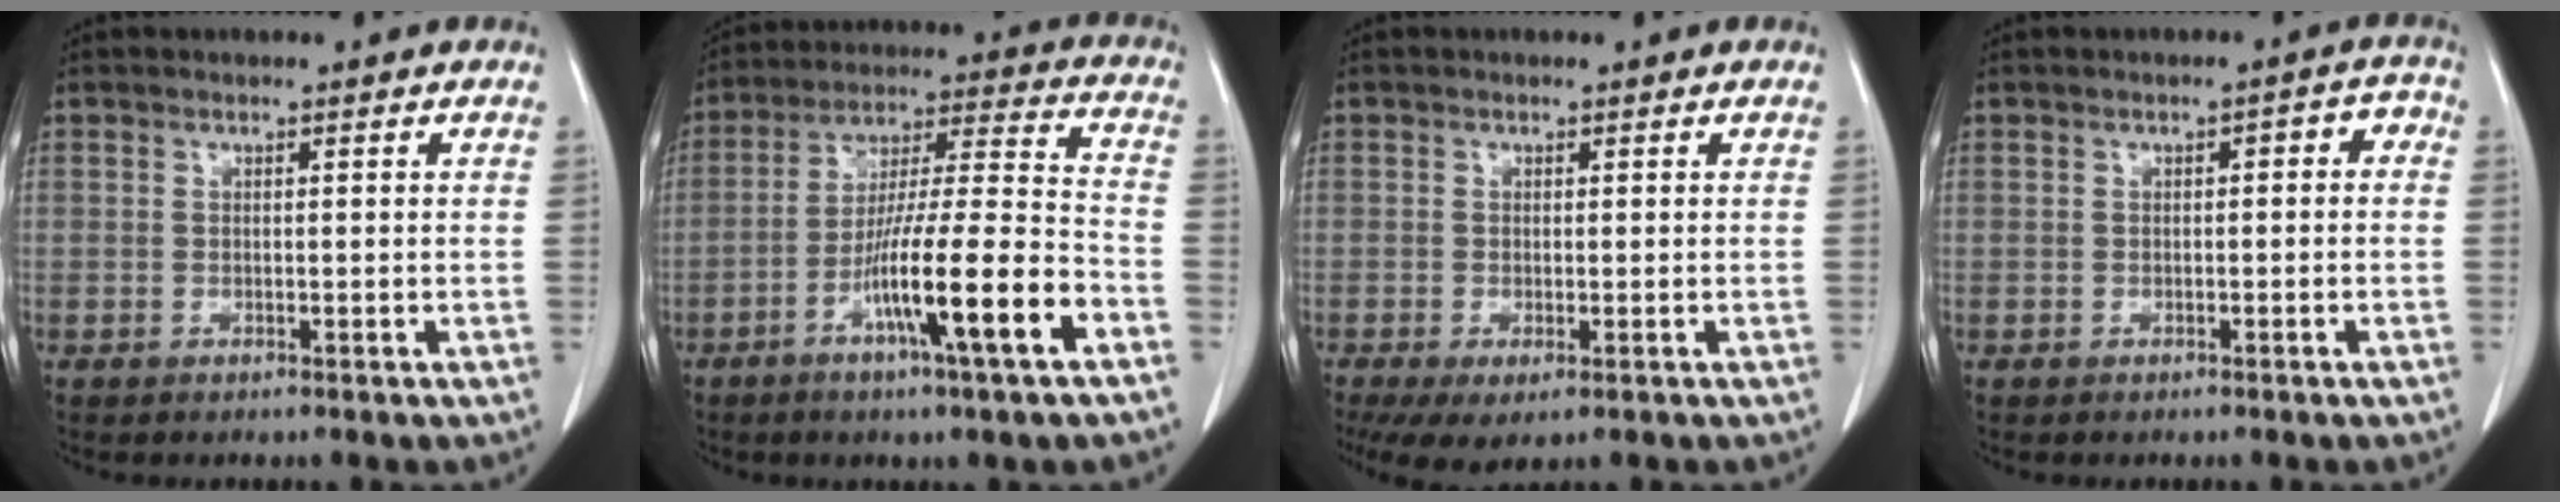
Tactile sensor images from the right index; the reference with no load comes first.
{"total": 15.8, "force": [-7.0, 0.0, 14.2], "torque": [-0.248, -0.007, -0.119]}
{"total": 5.5, "force": [-3.1, 2.2, 4.0], "torque": [-0.064, -0.018, -0.047]}
{"total": 2.6, "force": [-0.1, 1.2, 2.3], "torque": [-0.027, 0.020, -0.004]}